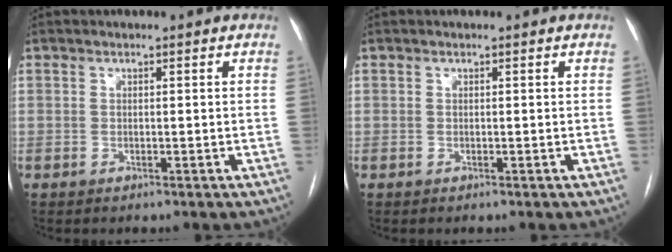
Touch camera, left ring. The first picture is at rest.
{"total": 0.0}